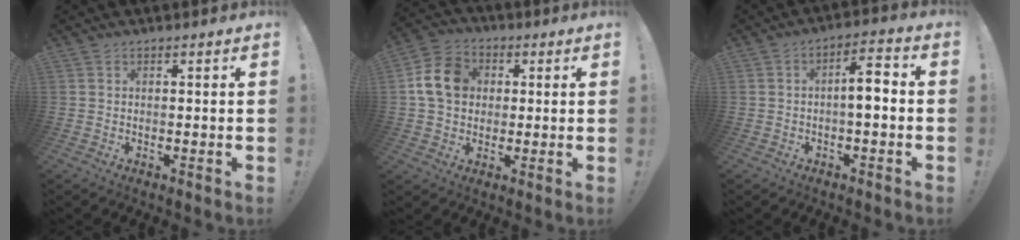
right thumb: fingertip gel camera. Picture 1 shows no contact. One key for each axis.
{"total": 12.7, "fx": 2.1, "fy": 10.3, "fz": 7.2, "tx": -0.123, "ty": 0.010, "tz": 0.045}
{"total": 7.2, "fx": -1.0, "fy": 2.5, "fz": 6.7, "tx": -0.094, "ty": 0.006, "tz": -0.023}